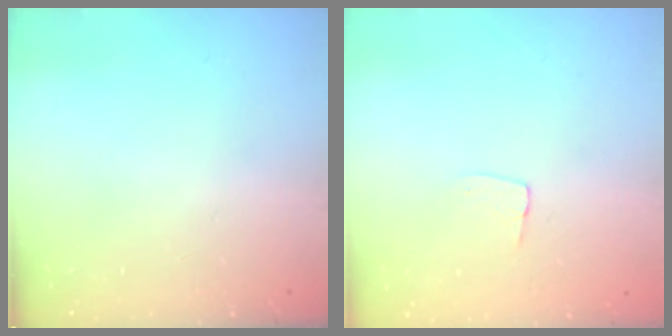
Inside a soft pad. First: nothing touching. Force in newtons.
{"total": 4.1, "press": 4.1, "slide": 0.3}